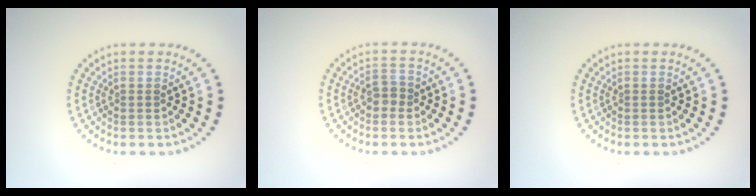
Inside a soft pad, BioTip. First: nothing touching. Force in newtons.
{"total": 1.4, "press": 1.4, "slide": 0.4}
{"total": 0.0}